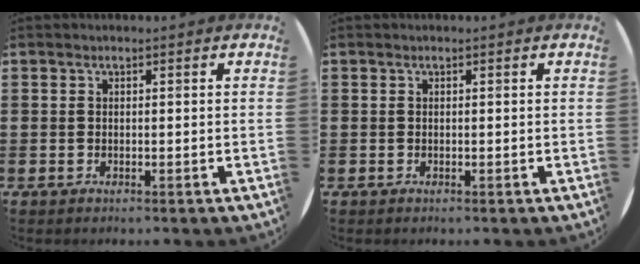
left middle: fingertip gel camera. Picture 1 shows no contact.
{"total": 0.0}